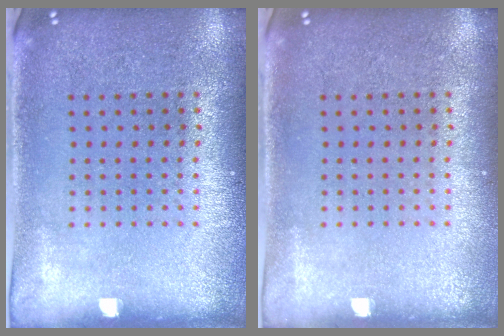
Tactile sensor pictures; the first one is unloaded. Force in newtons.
{"total": 0.0}